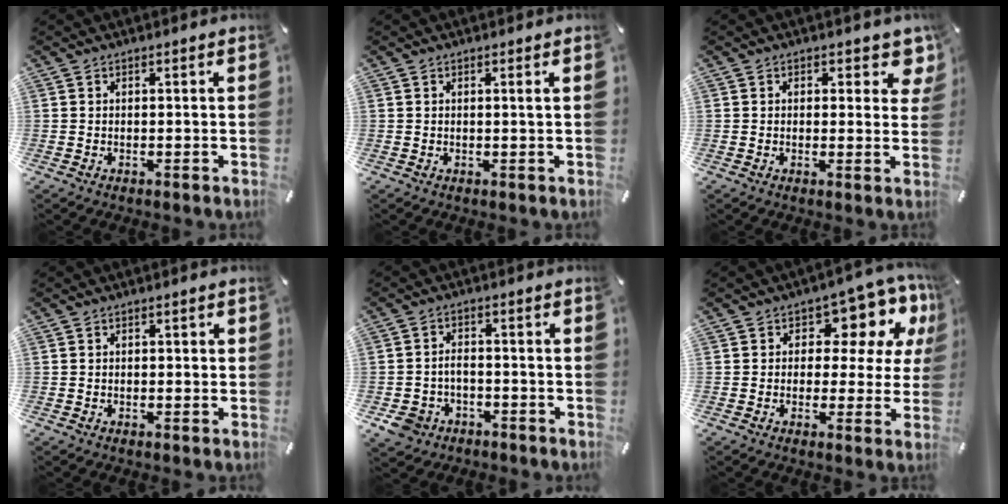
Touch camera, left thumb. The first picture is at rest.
{"total": 0.8, "force": [0.2, -0.1, 0.7], "torque": [-0.013, -0.001, 0.002]}
{"total": 4.8, "force": [2.7, 2.7, 2.9], "torque": [-0.016, -0.015, 0.039]}
{"total": 1.0, "force": [-0.2, 0.6, 0.8], "torque": [-0.015, 0.004, -0.005]}
{"total": 5.6, "force": [-2.7, 4.2, 2.4], "torque": [-0.059, 0.013, -0.053]}
{"total": 10.8, "force": [4.9, 6.7, 6.9], "torque": [-0.084, -0.041, 0.084]}